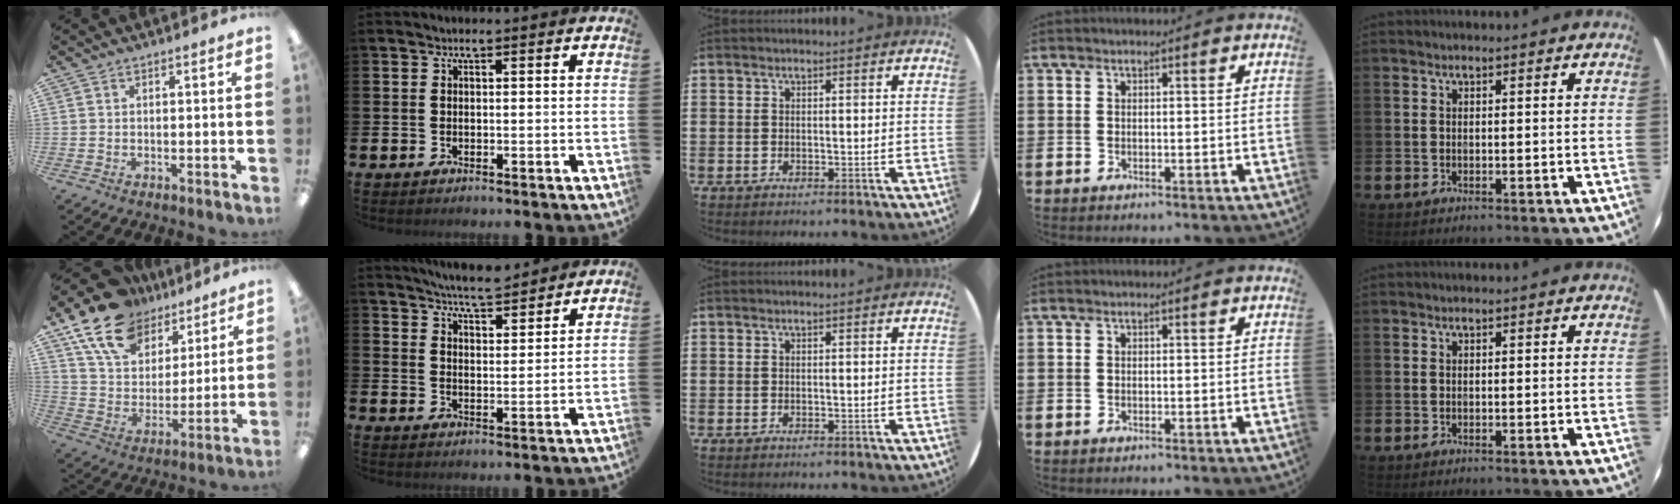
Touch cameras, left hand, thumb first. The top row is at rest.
{"thumb": {"total": 17.1, "force": [11.8, 10.1, 7.0], "torque": [-0.145, -0.058, 0.222]}, "index": {"total": 5.9, "force": [5.8, 0.2, 0.9], "torque": [-0.032, -0.032, 0.104]}}